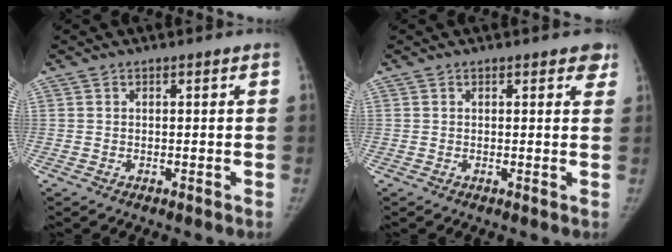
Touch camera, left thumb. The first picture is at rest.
{"total": 2.6, "force": [1.8, 1.3, 1.4], "torque": [0.009, -0.005, 0.014]}